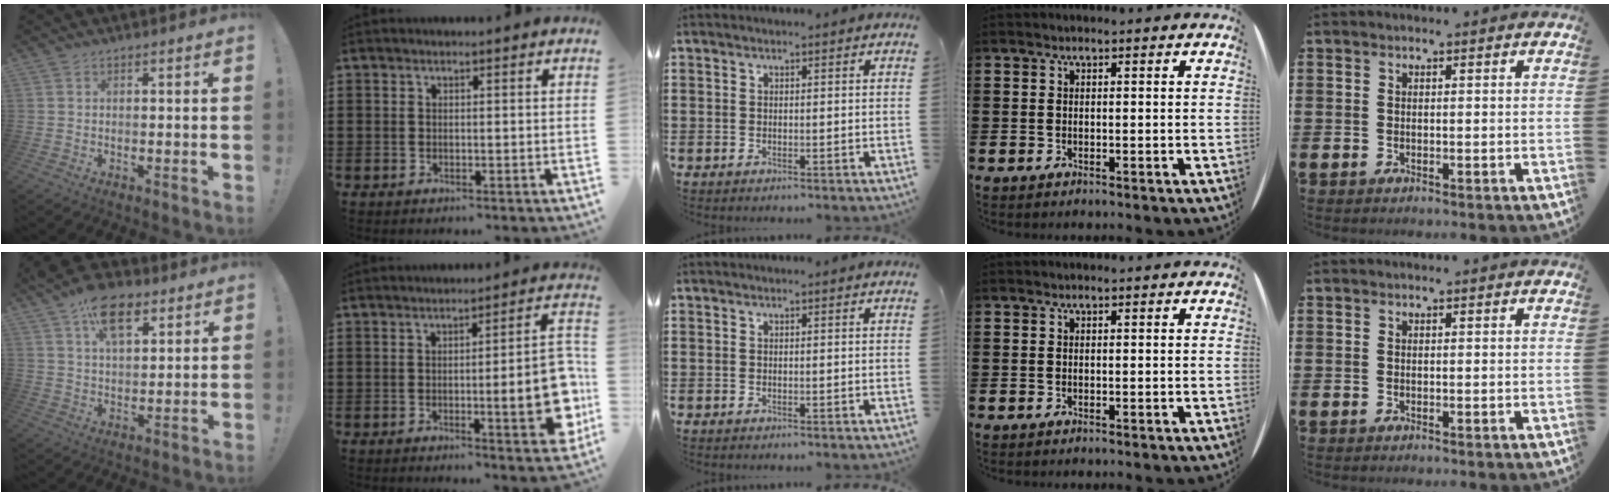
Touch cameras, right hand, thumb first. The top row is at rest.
{"thumb": {"total": 13.5, "force": [7.6, 7.3, 8.6], "torque": [-0.137, -0.023, 0.136]}, "index": {"total": 11.3, "force": [-2.1, 2.4, 10.8], "torque": [-0.141, -0.014, -0.033]}}